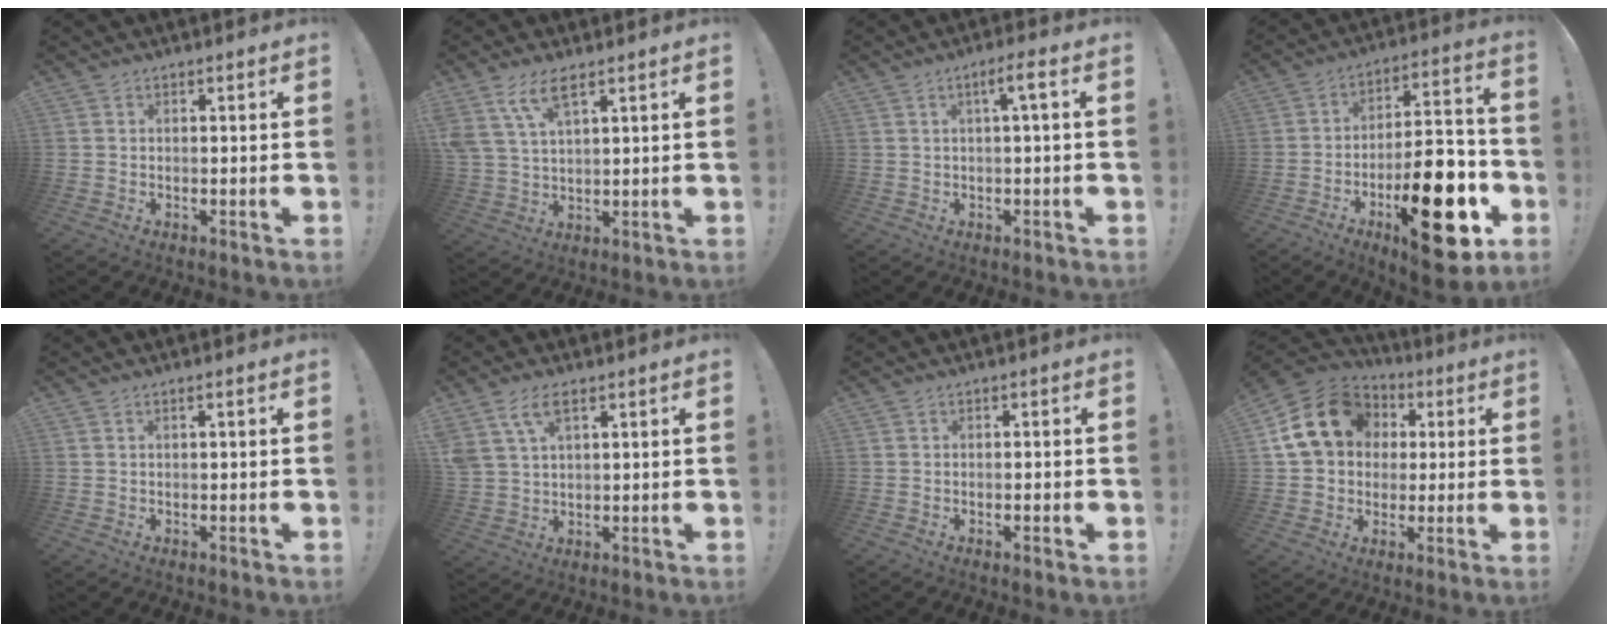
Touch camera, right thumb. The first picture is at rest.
{"total": 8.5, "force": [5.5, 2.9, 5.9], "torque": [-0.115, -0.015, 0.106]}
{"total": 4.2, "force": [0.9, 0.1, 4.1], "torque": [-0.069, -0.002, 0.006]}
{"total": 23.7, "force": [-9.4, 9.6, 19.6], "torque": [-0.286, 0.064, -0.137]}
{"total": 0.8, "force": [0.0, -0.1, 0.8], "torque": [-0.018, 0.001, 0.000]}
{"total": 7.3, "force": [3.9, 3.6, 5.1], "torque": [-0.095, -0.005, 0.078]}
{"total": 1.1, "force": [-0.2, 0.4, 1.0], "torque": [-0.008, -0.001, -0.005]}
{"total": 18.0, "force": [4.9, 14.6, 9.3], "torque": [-0.158, -0.001, 0.104]}